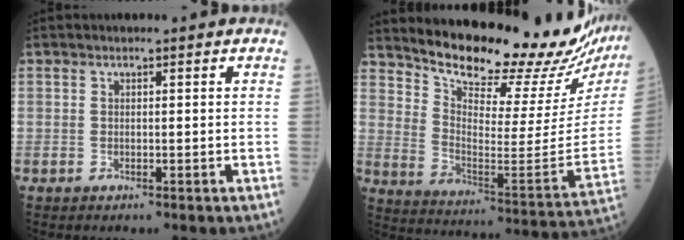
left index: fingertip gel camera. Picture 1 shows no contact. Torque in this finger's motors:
{"motor_torque": [1.09, -1.04, 0.45, 0.08]}